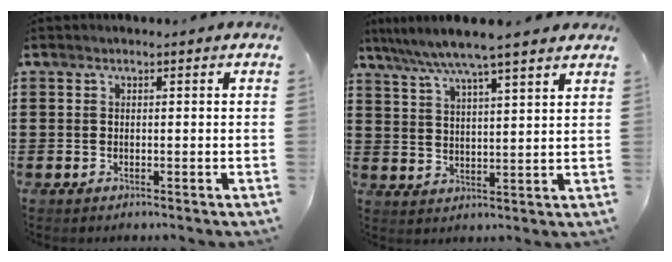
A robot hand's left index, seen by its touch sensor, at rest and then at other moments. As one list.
[{"total": 6.0, "force": [5.1, -0.4, 3.1], "torque": [-0.079, -0.023, 0.086]}]